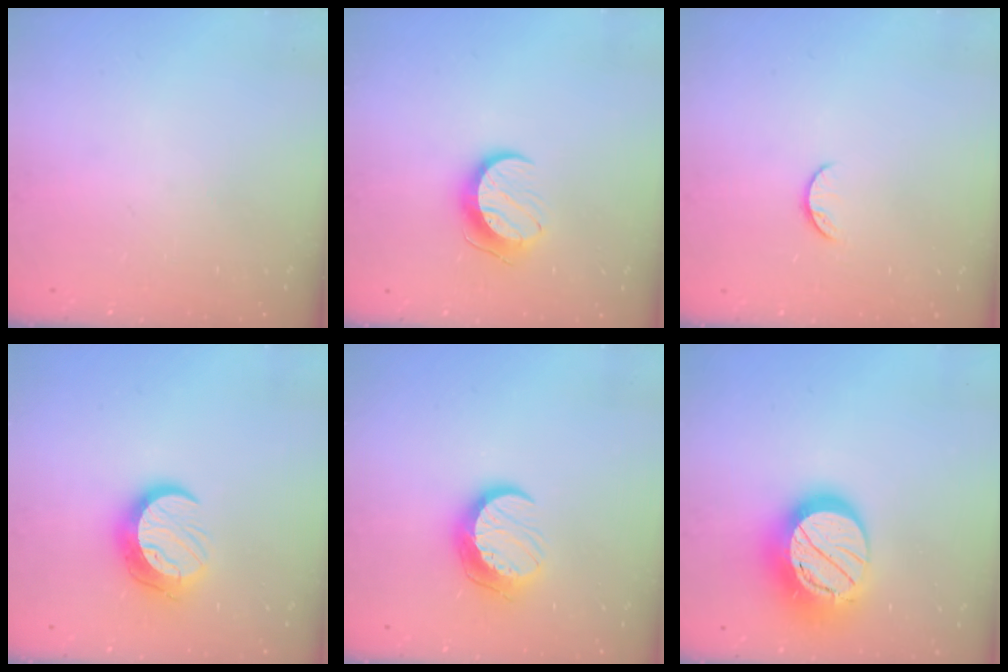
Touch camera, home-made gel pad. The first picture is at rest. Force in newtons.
{"total": 9.7, "press": 9.7, "slide": 0.5}
{"total": 5.1, "press": 5.1, "slide": 0.5}
{"total": 11.9, "press": 11.8, "slide": 1.0}
{"total": 11.5, "press": 11.5, "slide": 0.6}
{"total": 22.0, "press": 22.0, "slide": 1.7}